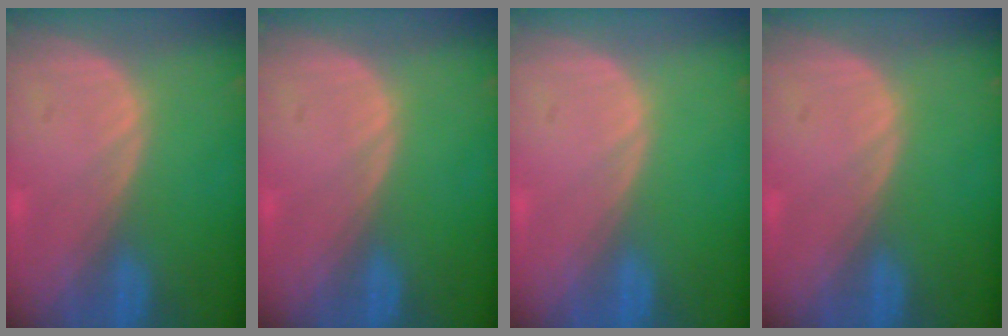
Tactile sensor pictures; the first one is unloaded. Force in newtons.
{"total": 0.0}
{"total": 0.0}
{"total": 0.0}